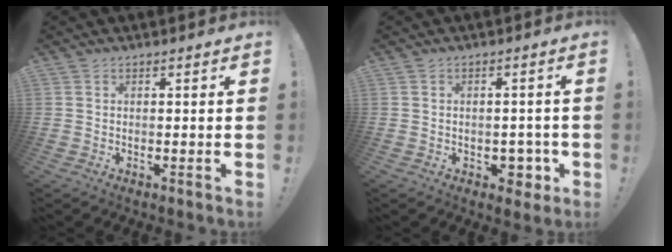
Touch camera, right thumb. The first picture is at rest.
{"total": 5.4, "force": [-1.3, 4.4, 2.9], "torque": [-0.025, 0.009, -0.017]}